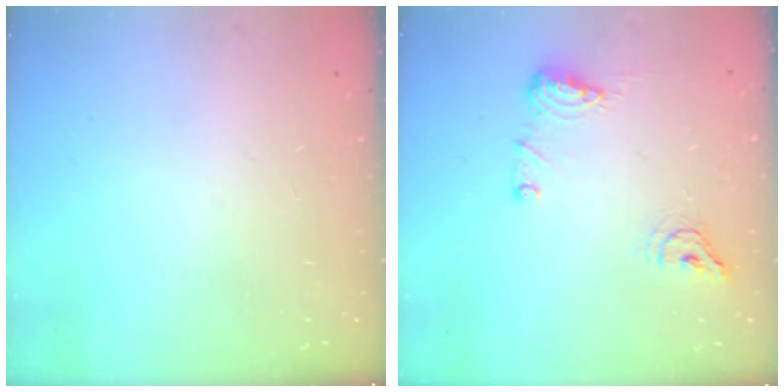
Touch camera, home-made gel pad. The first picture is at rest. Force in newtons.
{"total": 8.9, "press": 8.8, "slide": 1.4}